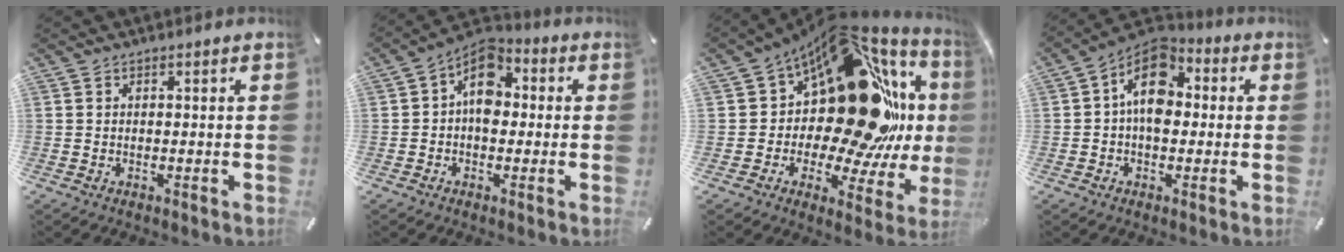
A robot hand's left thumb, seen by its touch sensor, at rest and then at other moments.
{"total": 8.9, "force": [1.0, 6.3, 6.2], "torque": [-0.100, -0.001, 0.017]}
{"total": 24.8, "force": [5.7, 15.4, 18.6], "torque": [-0.266, -0.081, 0.122]}
{"total": 11.5, "force": [1.3, 7.8, 8.4], "torque": [-0.138, -0.002, 0.023]}